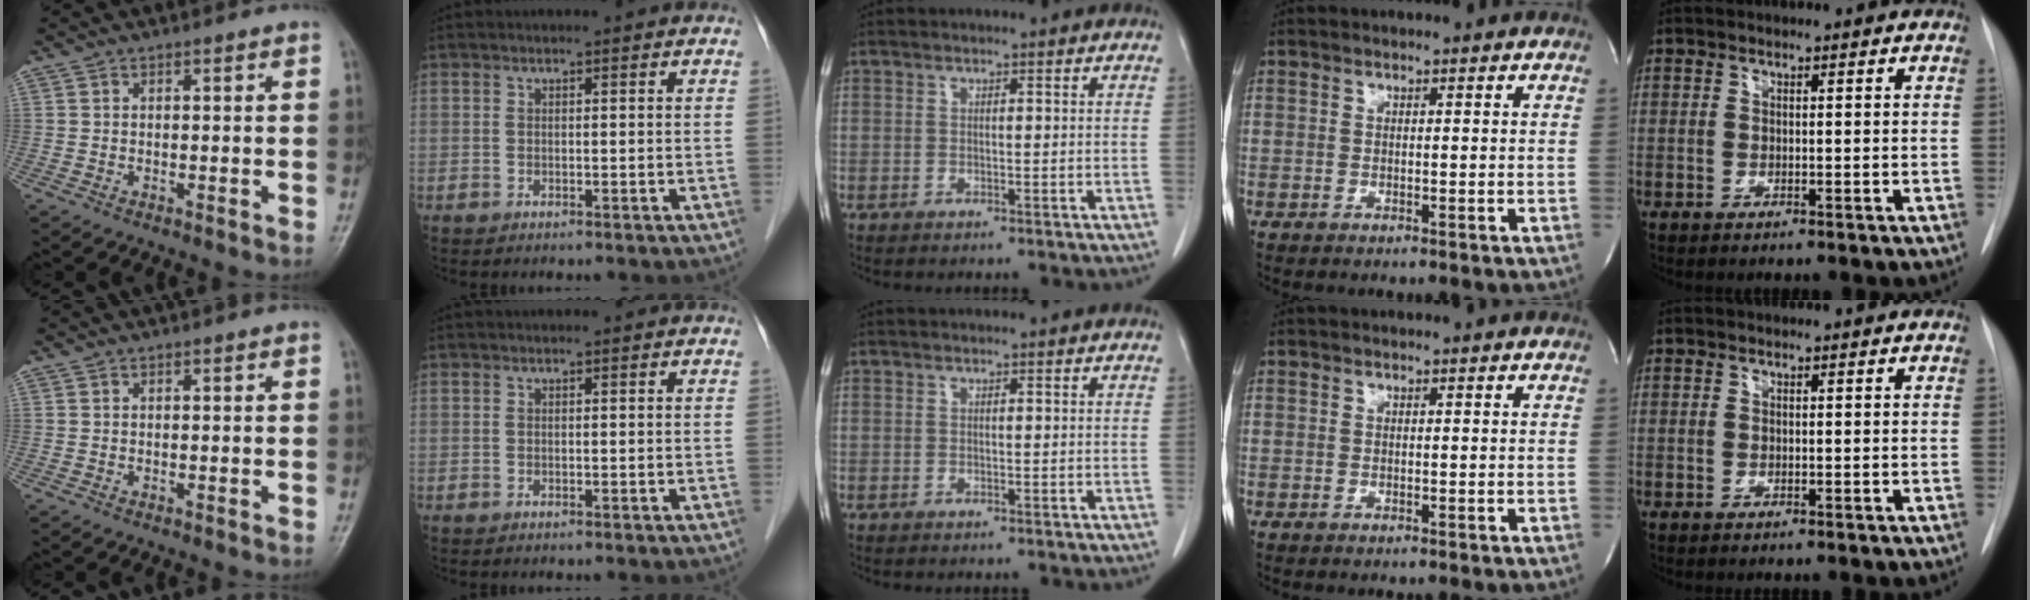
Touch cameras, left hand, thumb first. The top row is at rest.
{}